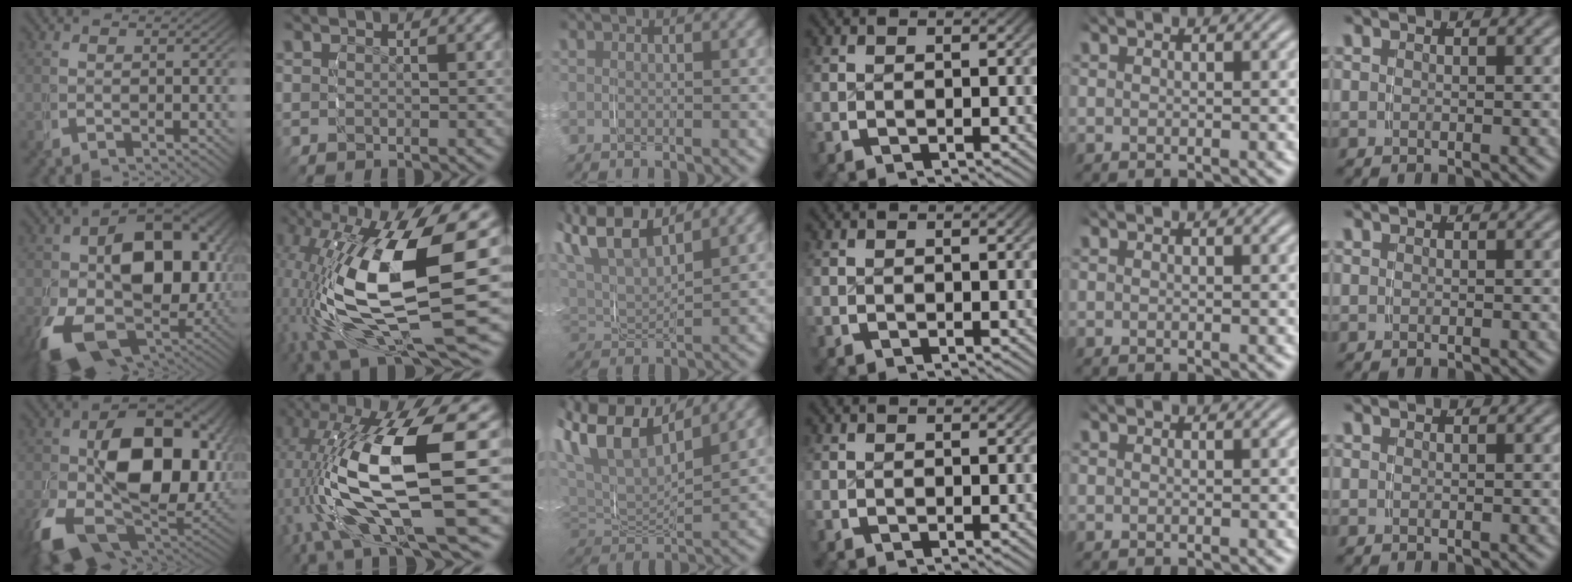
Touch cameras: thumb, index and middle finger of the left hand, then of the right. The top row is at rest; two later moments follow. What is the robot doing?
{"motion": "grasp_and_lifting", "object": "fork"}